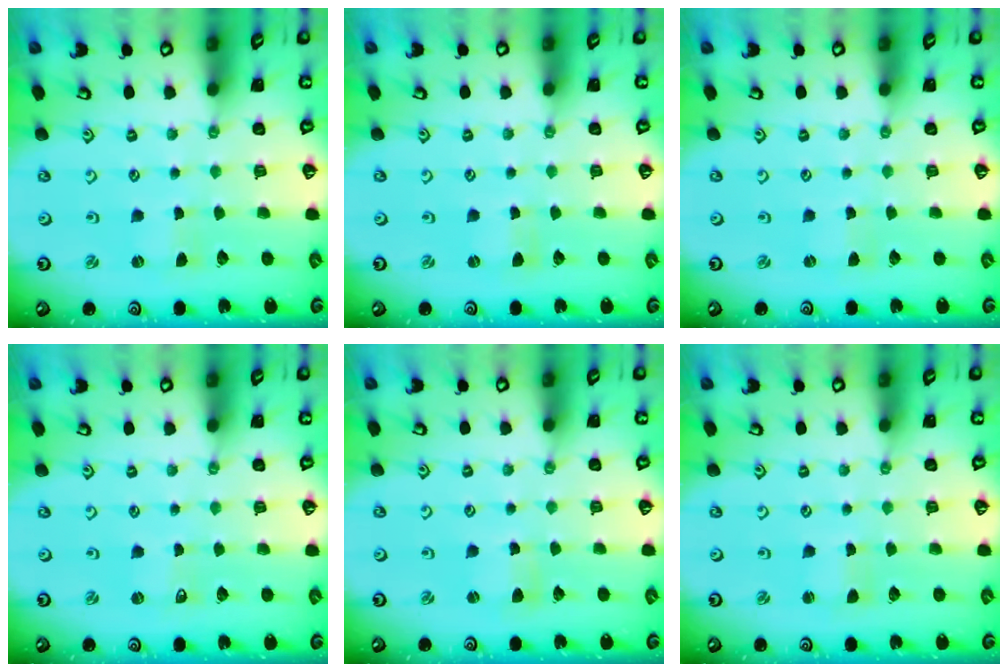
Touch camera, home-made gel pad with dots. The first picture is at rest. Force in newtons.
{"total": 0.0}
{"total": 0.0}
{"total": 0.0}
{"total": 1.5, "press": 1.4, "slide": 0.2}
{"total": 1.5, "press": 1.5, "slide": 0.0}